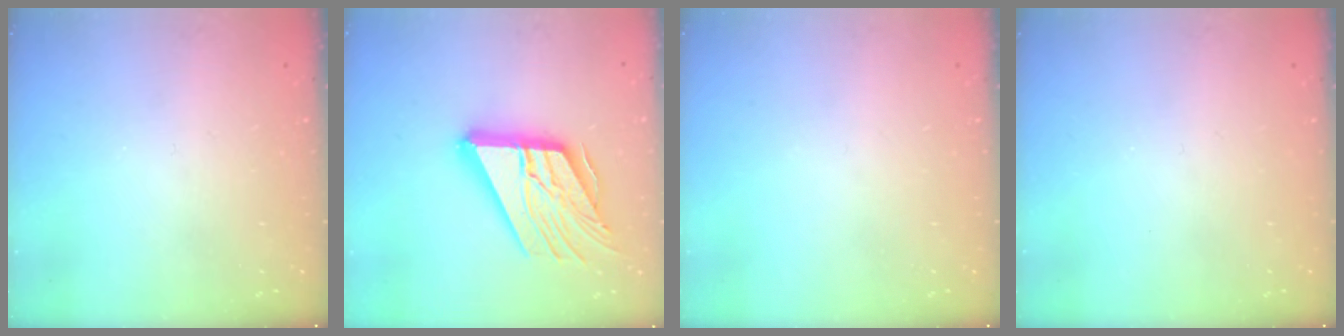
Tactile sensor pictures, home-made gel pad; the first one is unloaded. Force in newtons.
{"total": 20.3, "press": 20.3, "slide": 1.5}
{"total": 0.0}
{"total": 0.0}